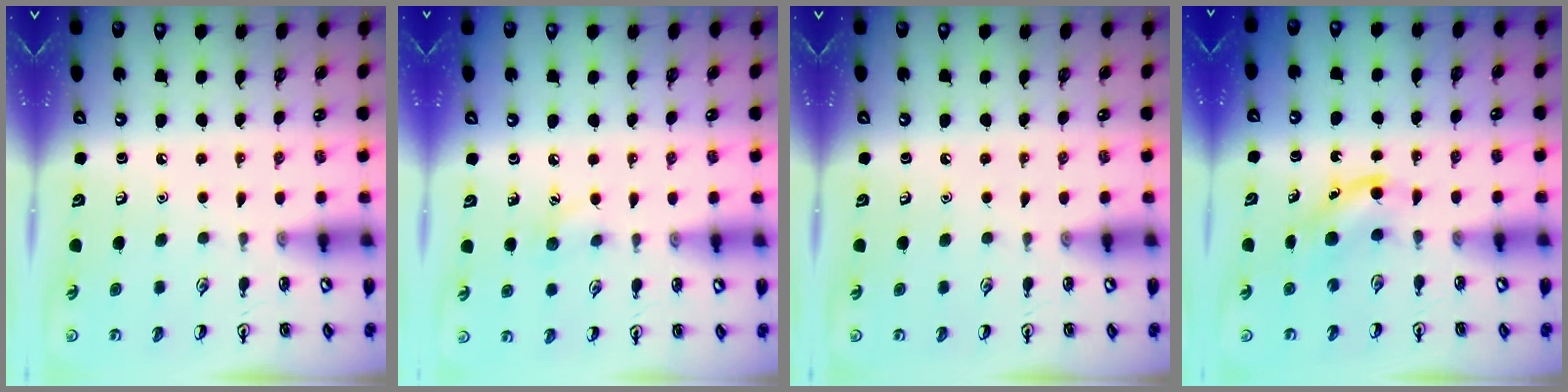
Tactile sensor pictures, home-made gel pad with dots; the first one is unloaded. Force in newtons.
{"total": 6.2, "press": 5.9, "slide": 1.9}
{"total": 0.0}
{"total": 4.1, "press": 3.9, "slide": 1.3}